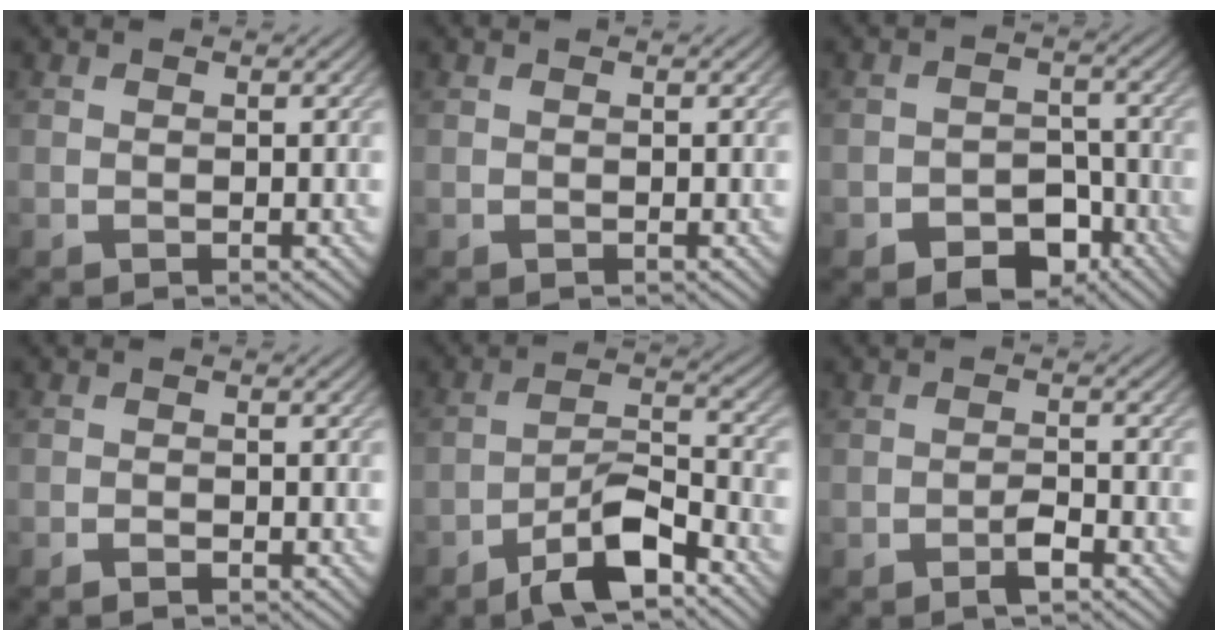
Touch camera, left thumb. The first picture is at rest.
{"total": 0.0}
{"total": 5.7, "force": [-3.5, 3.6, 2.8], "torque": [-0.037, -0.004, -0.062]}
{"total": 0.9, "force": [-0.7, 0.4, 0.4], "torque": [-0.008, -0.001, -0.014]}
{"total": 8.3, "force": [-5.6, 2.2, 5.7], "torque": [-0.098, 0.008, -0.109]}
{"total": 2.1, "force": [-1.4, 0.5, 1.5], "torque": [-0.029, 0.002, -0.027]}